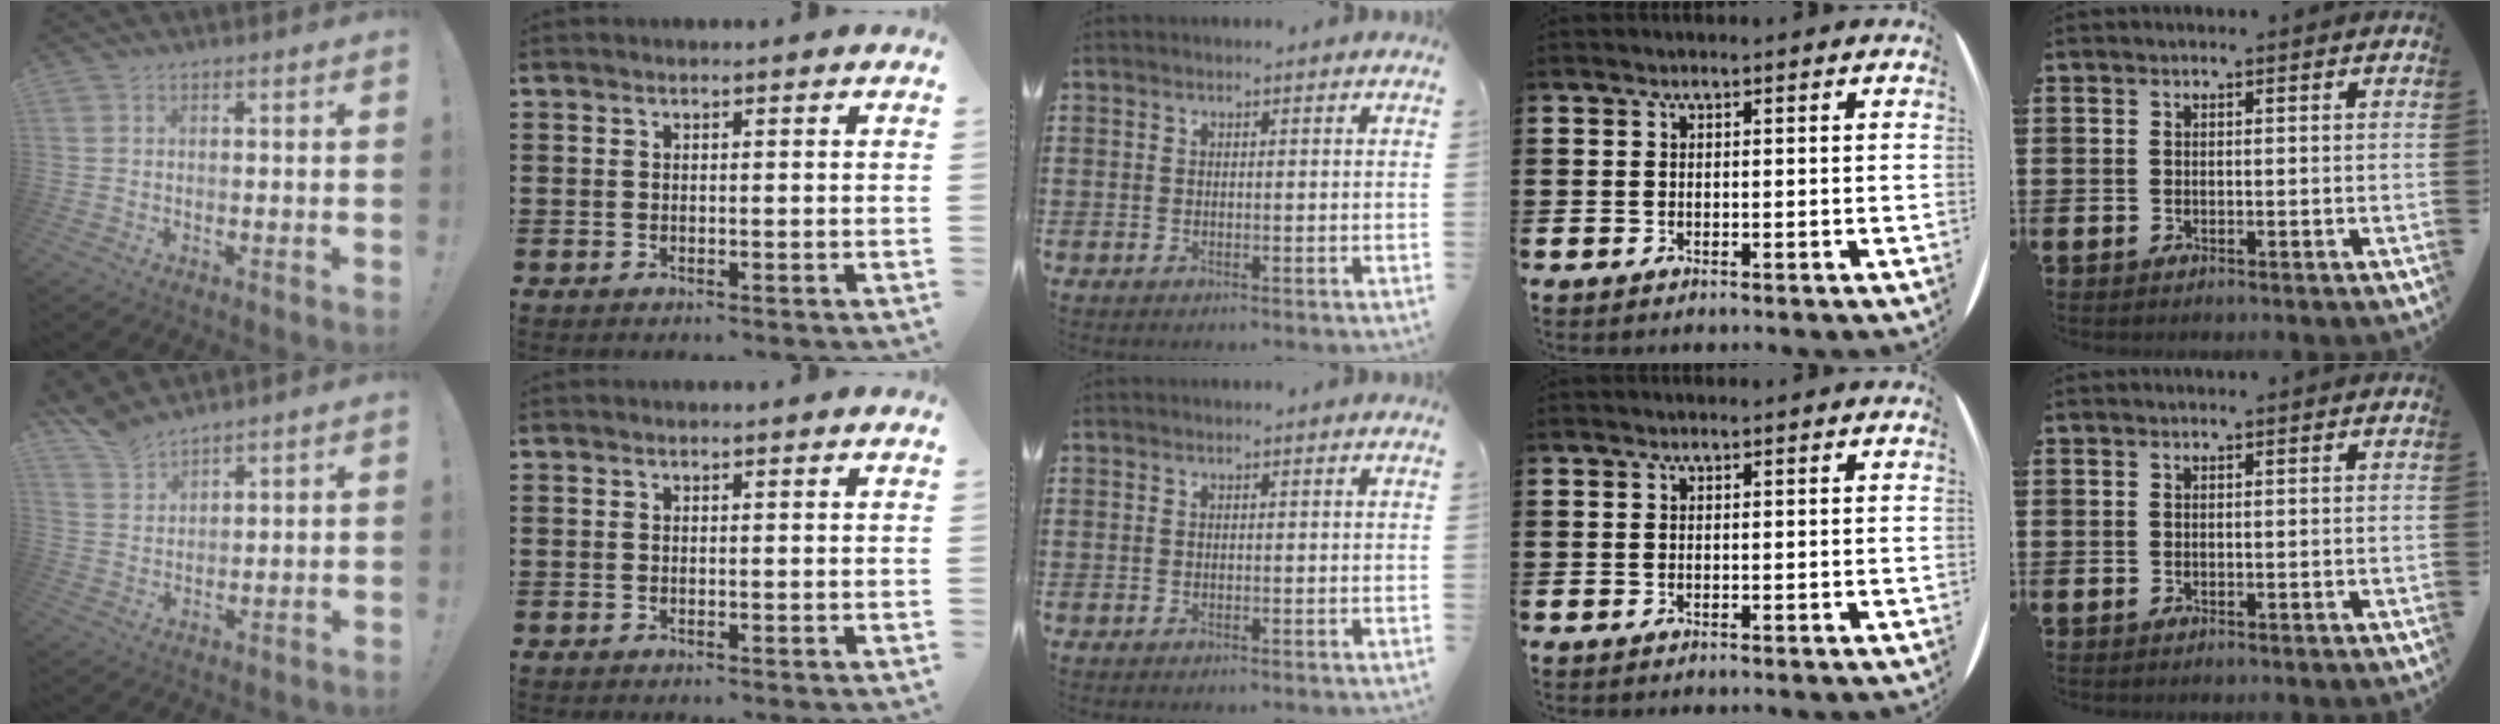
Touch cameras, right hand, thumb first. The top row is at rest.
{"thumb": {"total": 6.7, "force": [6.2, 2.2, 1.5], "torque": [-0.036, -0.040, 0.121]}}